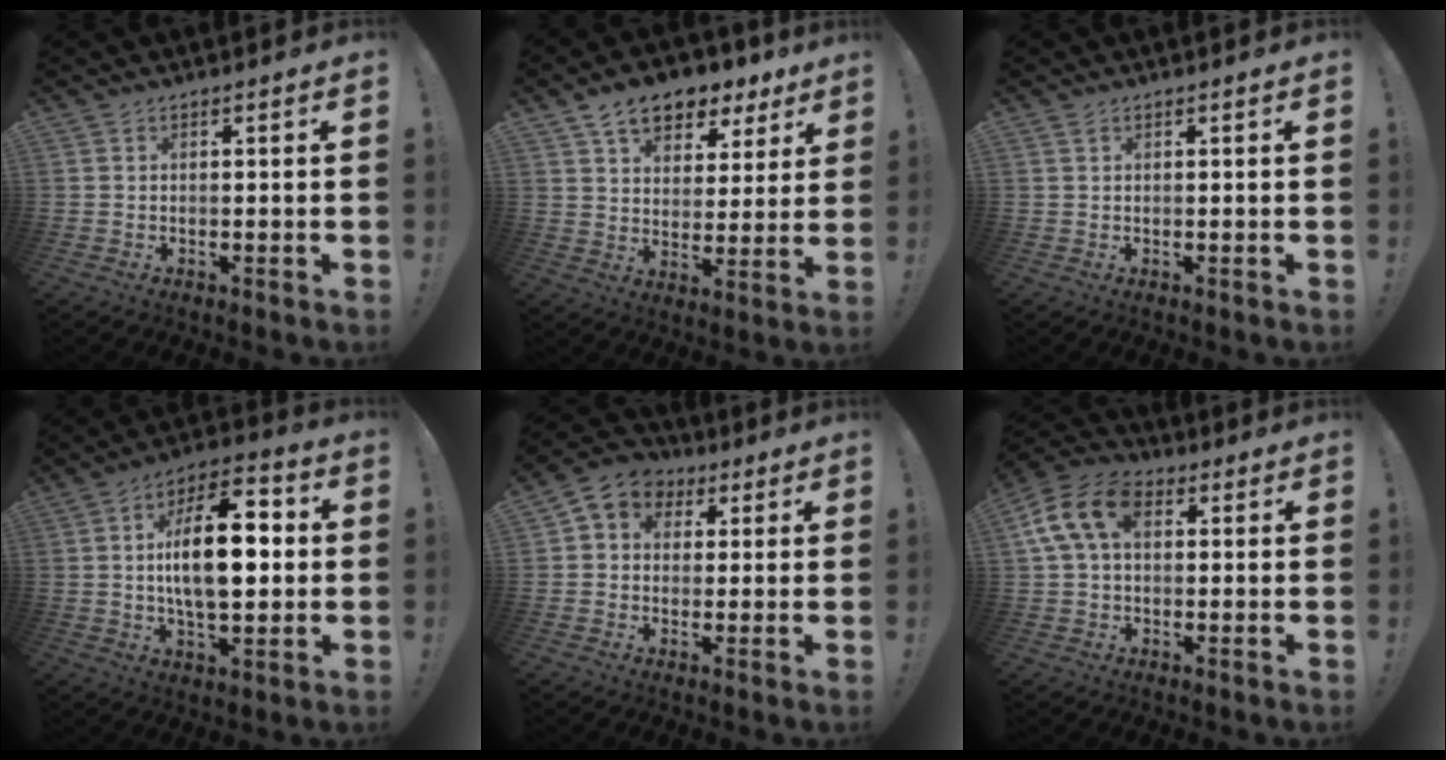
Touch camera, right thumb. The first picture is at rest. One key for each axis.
{"total": 12.0, "fx": 8.0, "fy": 7.0, "fz": 5.5, "tx": -0.088, "ty": -0.043, "tz": 0.149}
{"total": 0.8, "fx": 0.5, "fy": 0.3, "fz": 0.5, "tx": -0.004, "ty": -0.002, "tz": 0.009}
{"total": 19.0, "fx": 1.1, "fy": 9.3, "fz": 16.6, "tx": -0.273, "ty": 0.007, "tz": 0.012}
{"total": 5.8, "fx": 0.8, "fy": 5.4, "fz": 1.9, "tx": -0.019, "ty": -0.002, "tz": 0.017}
{"total": 13.7, "fx": 3.6, "fy": 9.0, "fz": 9.7, "tx": -0.185, "ty": 0.005, "tz": 0.068}